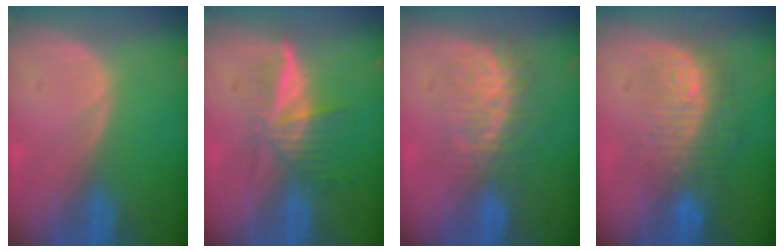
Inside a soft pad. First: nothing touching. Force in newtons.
{"total": 5.9, "press": 5.4, "slide": 2.4}
{"total": 8.0, "press": 7.2, "slide": 3.5}
{"total": 9.0, "press": 8.4, "slide": 3.2}